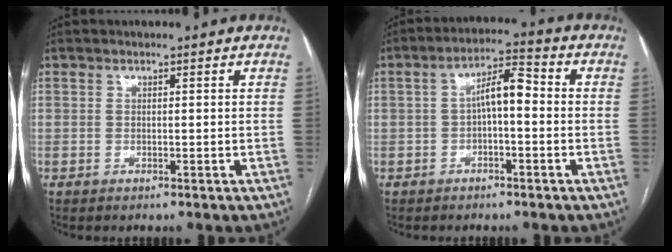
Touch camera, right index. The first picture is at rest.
{"total": 5.9, "force": [-0.3, 1.8, 5.6], "torque": [-0.098, 0.029, -0.008]}